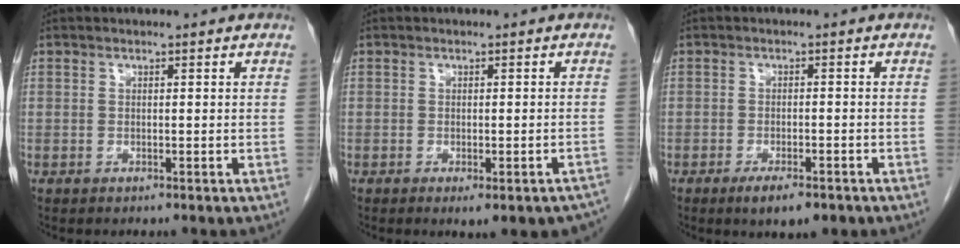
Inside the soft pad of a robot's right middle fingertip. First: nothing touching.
{"total": 6.9, "force": [-5.5, 1.7, 3.7], "torque": [-0.032, -0.003, -0.062]}
{"total": 4.7, "force": [-3.1, 1.3, 3.3], "torque": [-0.052, -0.005, -0.041]}